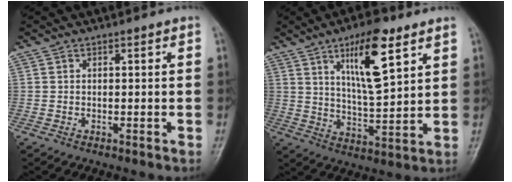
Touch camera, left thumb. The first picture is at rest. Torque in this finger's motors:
{"motor_torque": [0.74, 0.14, 1.63, -1.13, 0.23]}